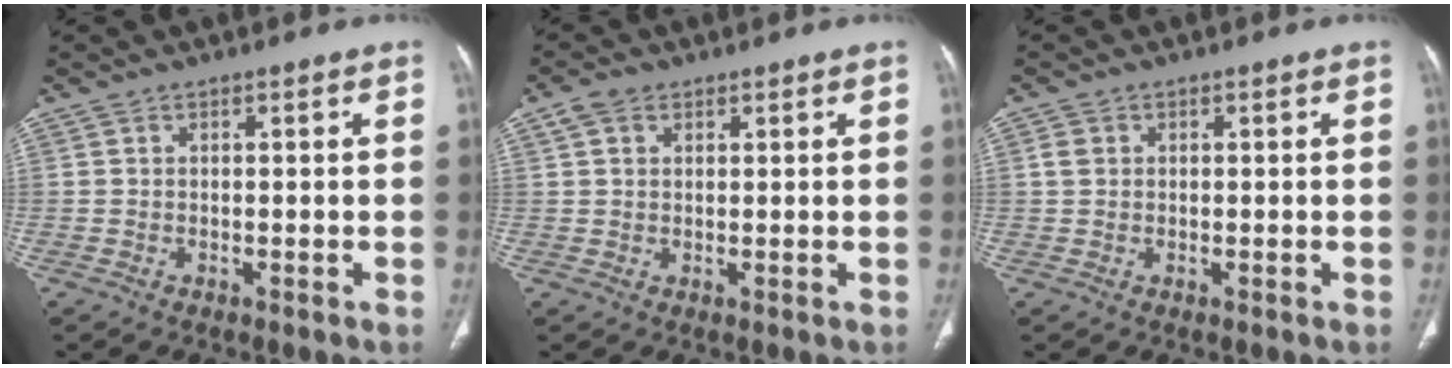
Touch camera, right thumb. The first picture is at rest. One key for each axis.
{"total": 3.3, "fx": 1.7, "fy": 2.2, "fz": 1.7, "tx": -0.029, "ty": 0.005, "tz": 0.037}
{"total": 1.8, "fx": 0.5, "fy": 1.5, "fz": 0.9, "tx": -0.012, "ty": 0.002, "tz": 0.010}